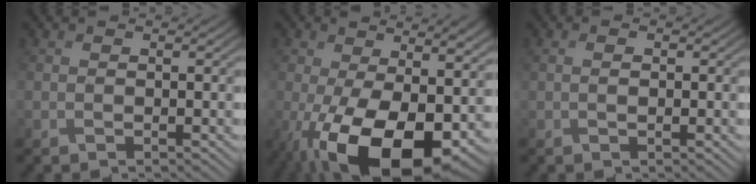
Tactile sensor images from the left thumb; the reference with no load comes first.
{"total": 18.7, "force": [-4.4, 9.8, 15.3], "torque": [-0.260, -0.054, -0.046]}
{"total": 1.3, "force": [0.2, 0.8, 1.1], "torque": [-0.013, -0.001, 0.004]}